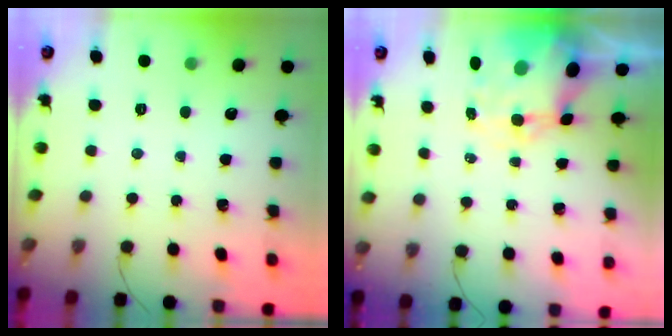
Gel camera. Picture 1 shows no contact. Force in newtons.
{"total": 10.3, "press": 10.0, "slide": 2.6}